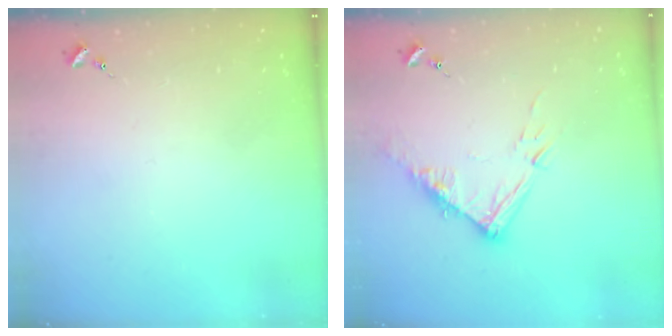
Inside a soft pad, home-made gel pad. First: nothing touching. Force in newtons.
{"total": 12.1, "press": 12.1, "slide": 1.2}